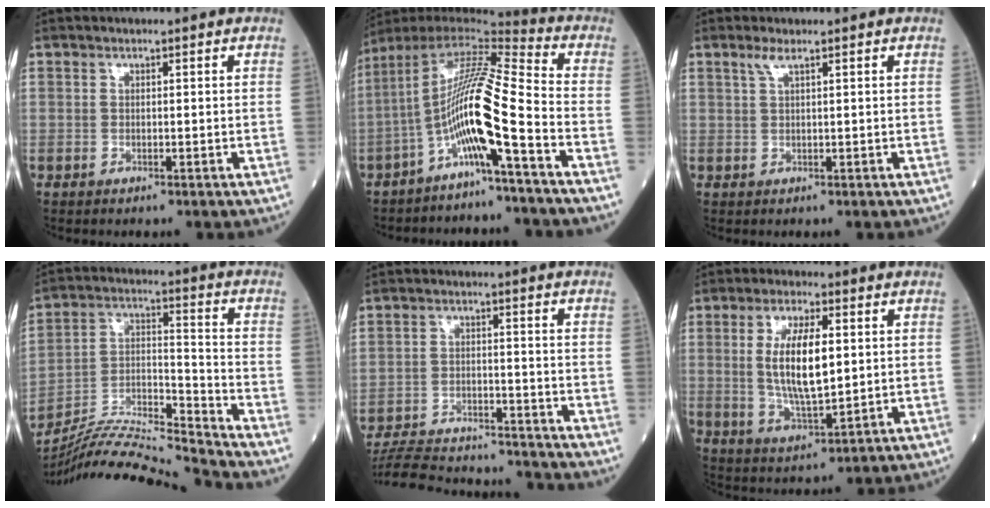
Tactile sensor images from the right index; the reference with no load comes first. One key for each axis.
{"total": 13.3, "fx": -5.0, "fy": -0.3, "fz": 12.3, "tx": -0.233, "ty": 0.012, "tz": -0.101}
{"total": 1.7, "fx": 1.2, "fy": 0.0, "fz": 1.3, "tx": -0.034, "ty": 0.005, "tz": 0.025}
{"total": 16.6, "fx": -16.0, "fy": -1.8, "fz": 4.1, "tx": -0.076, "ty": 0.018, "tz": -0.288}
{"total": 17.6, "fx": -16.9, "fy": 2.0, "fz": 4.6, "tx": -0.102, "ty": -0.007, "tz": -0.251}
{"total": 10.7, "fx": 1.6, "fy": 3.1, "fz": 10.1, "tx": -0.201, "ty": -0.003, "tz": 0.033}